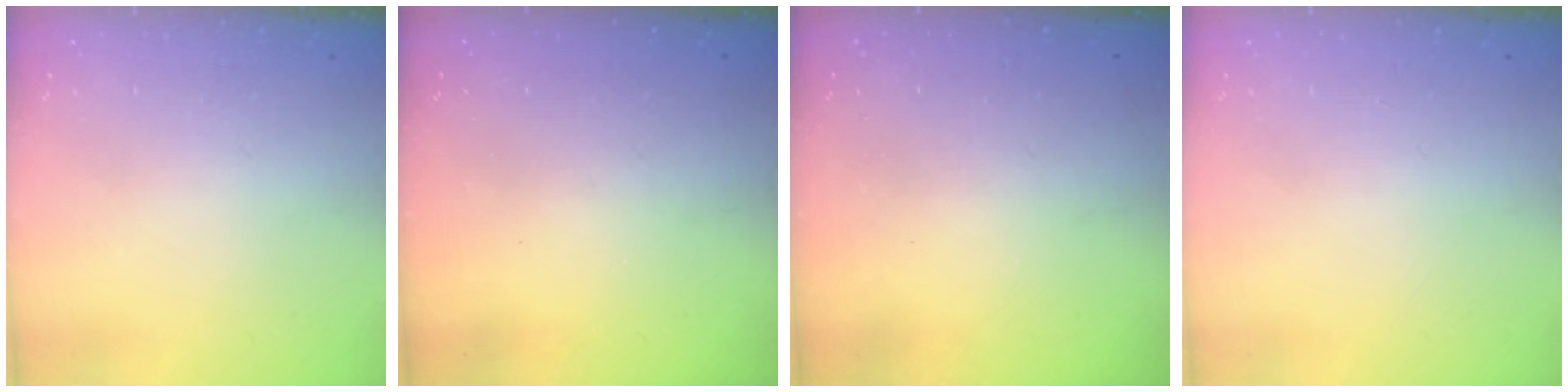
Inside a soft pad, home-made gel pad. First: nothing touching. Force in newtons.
{"total": 3.1, "press": 3.1, "slide": 0.1}
{"total": 3.3, "press": 3.3, "slide": 0.1}
{"total": 0.0}